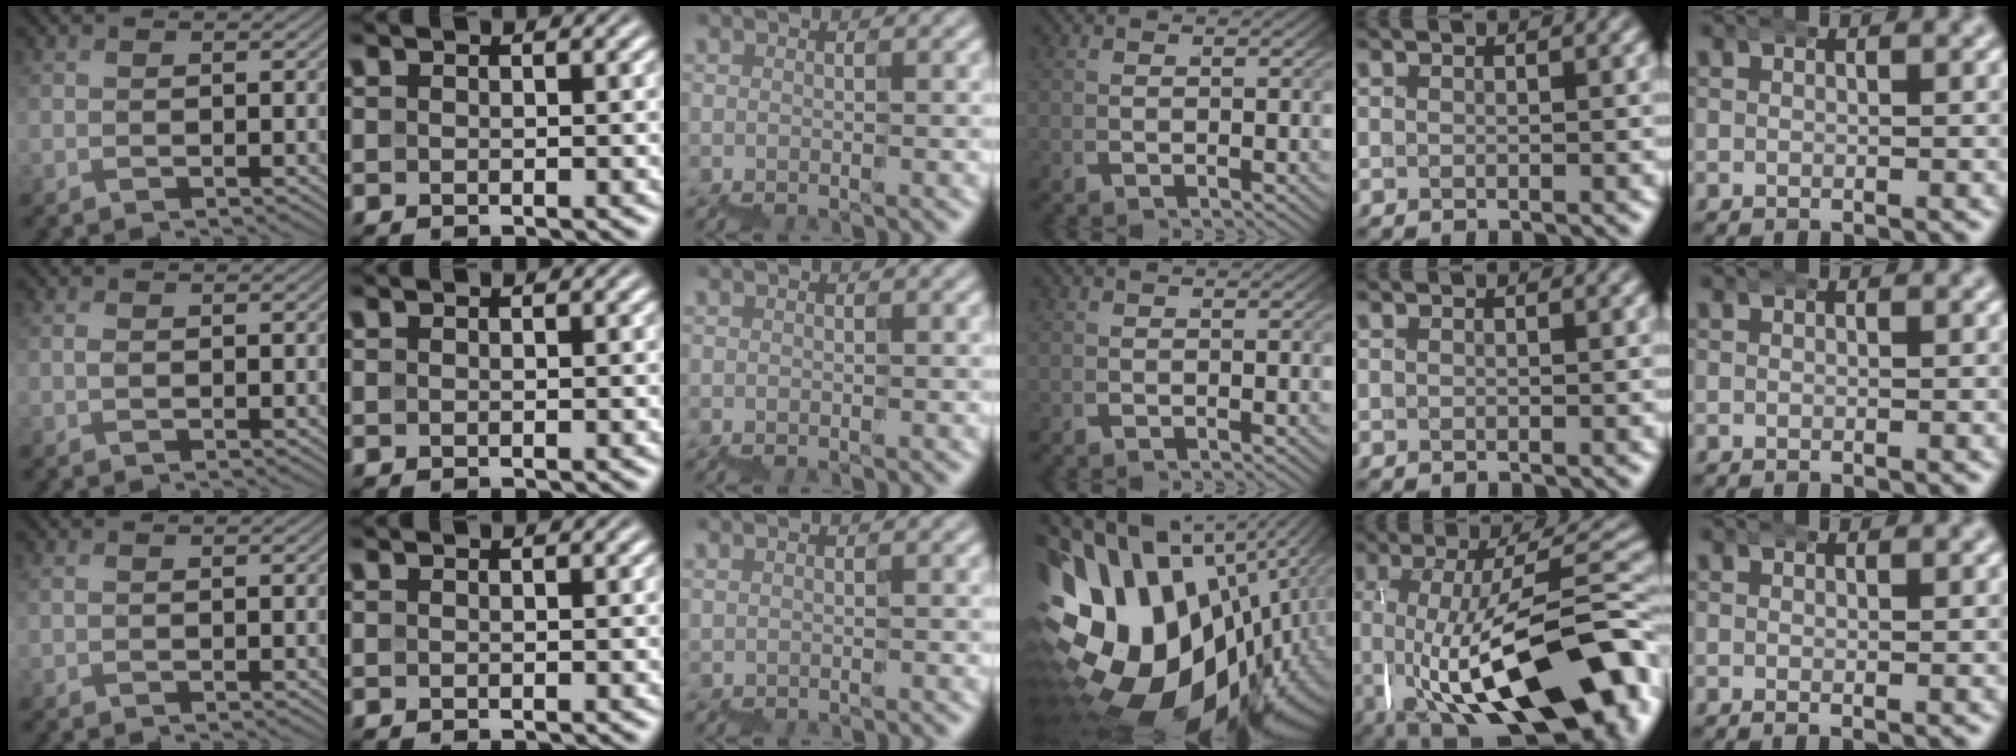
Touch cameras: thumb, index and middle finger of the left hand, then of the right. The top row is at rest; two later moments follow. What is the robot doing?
{"motion": "wrap", "object": "belt"}